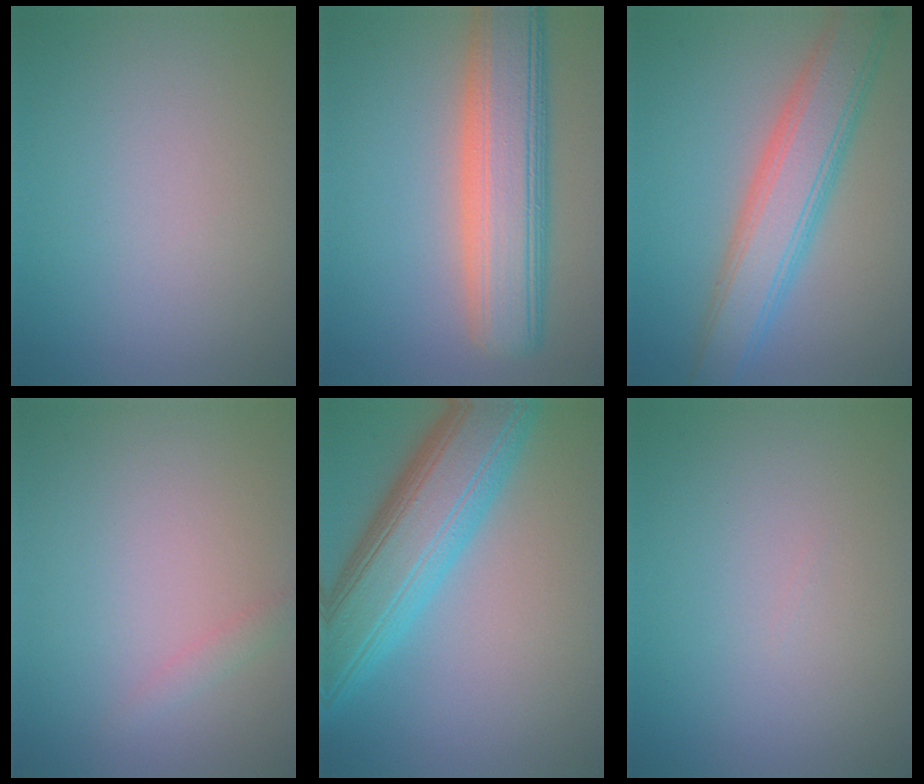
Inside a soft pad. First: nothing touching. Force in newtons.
{"total": 9.2, "press": 9.1, "slide": 0.7}
{"total": 6.9, "press": 6.9, "slide": 0.1}
{"total": 0.9, "press": 0.9, "slide": 0.0}
{"total": 9.9, "press": 9.9, "slide": 0.2}
{"total": 0.0}